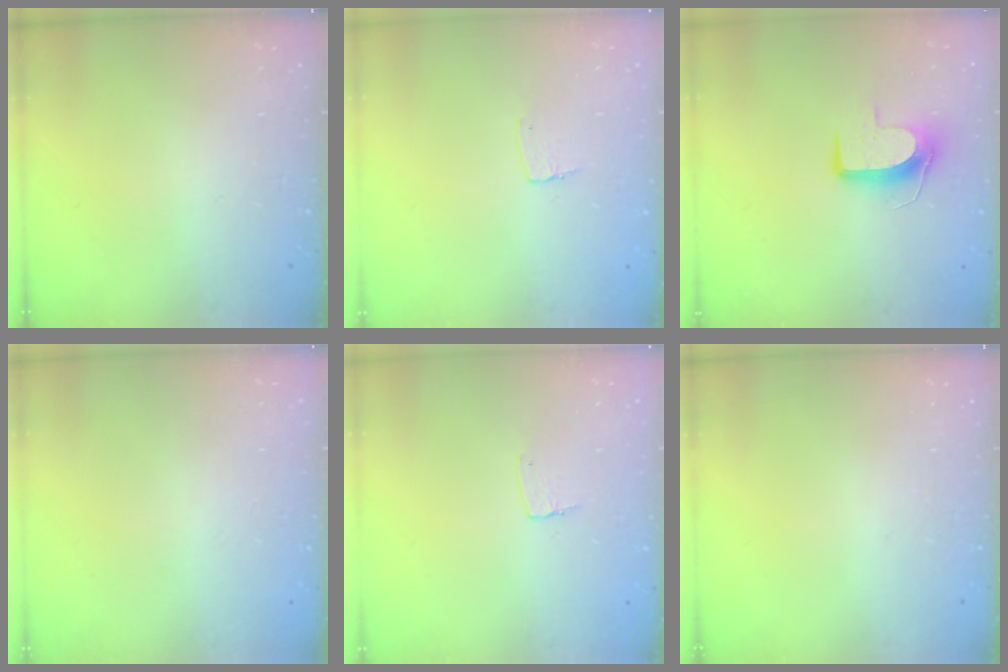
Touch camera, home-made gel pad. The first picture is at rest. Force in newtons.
{"total": 4.7, "press": 4.7, "slide": 0.4}
{"total": 9.2, "press": 9.2, "slide": 0.2}
{"total": 0.5, "press": 0.5, "slide": 0.1}
{"total": 4.7, "press": 4.7, "slide": 0.4}
{"total": 0.0}